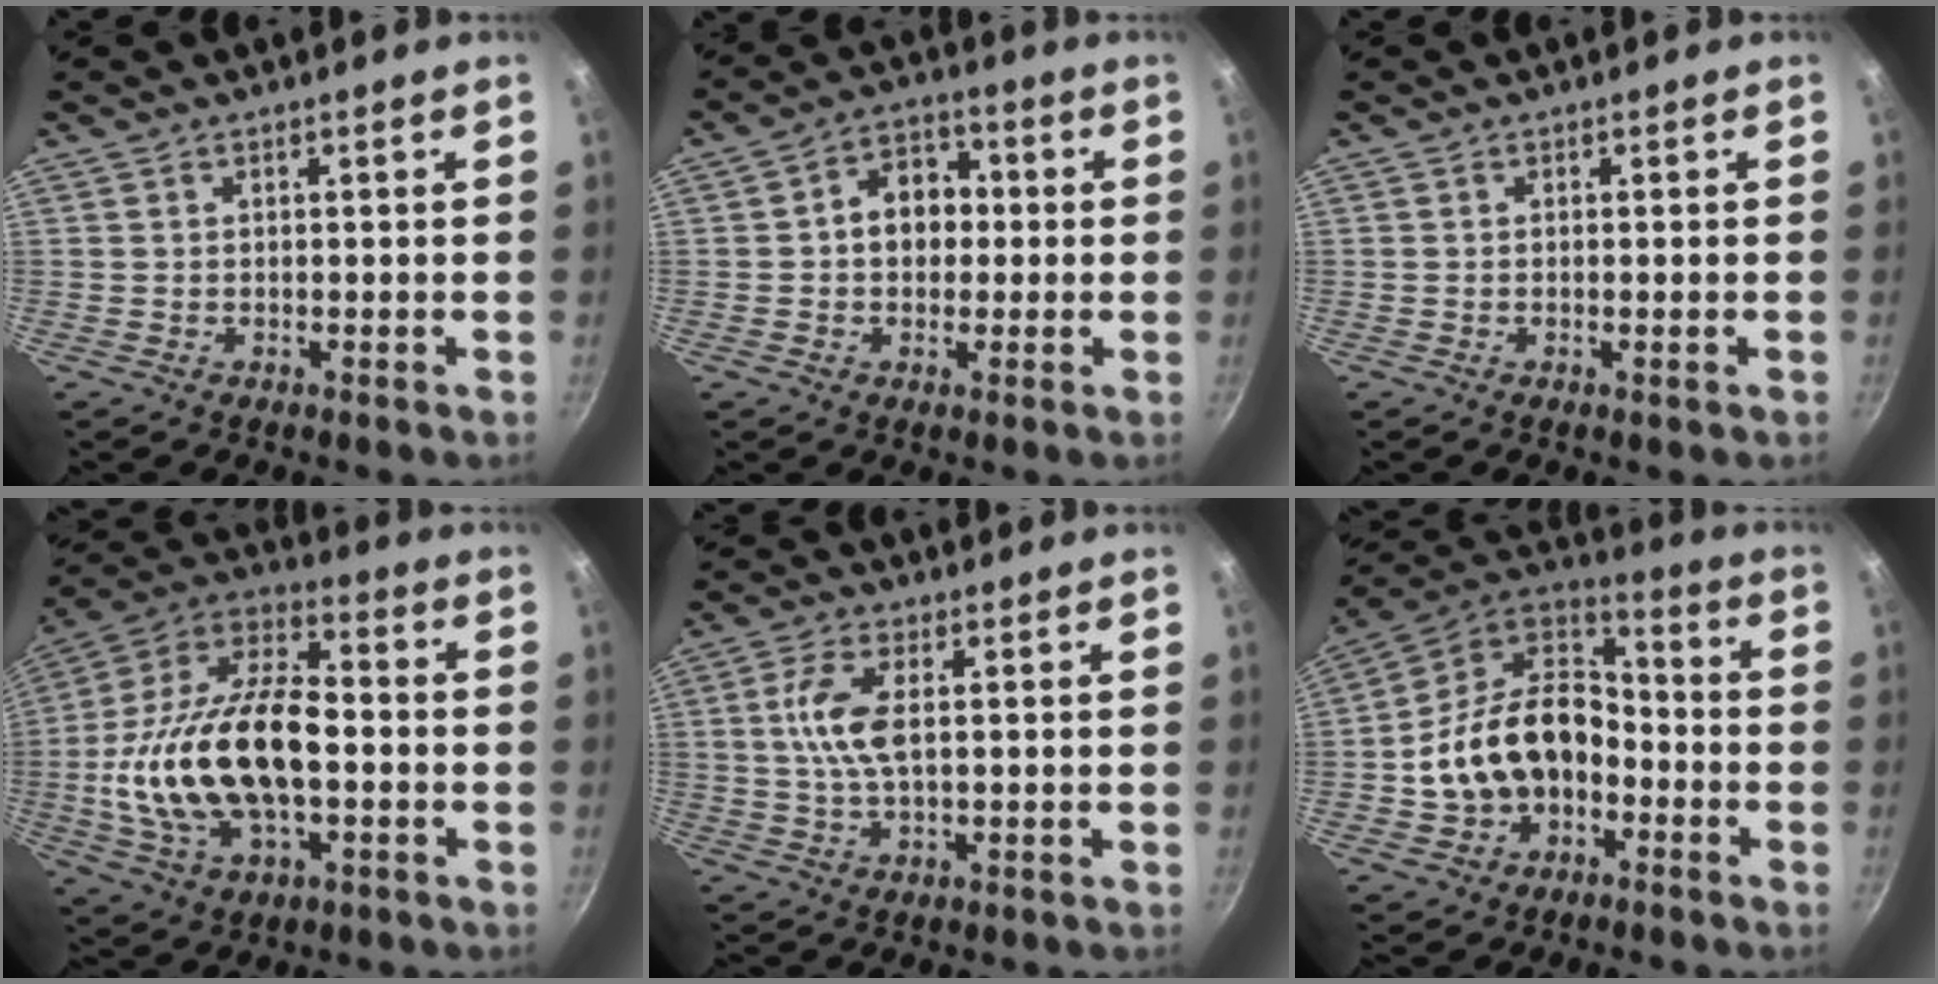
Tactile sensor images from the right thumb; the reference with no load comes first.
{"total": 8.3, "force": [0.3, 6.4, 5.2], "torque": [-0.036, 0.018, -0.005]}
{"total": 0.7, "force": [-0.2, 0.0, 0.7], "torque": [-0.015, 0.001, -0.005]}
{"total": 24.3, "force": [-2.7, 13.2, 20.2], "torque": [-0.380, 0.040, -0.053]}
{"total": 7.6, "force": [0.9, 3.3, 6.8], "torque": [-0.143, 0.006, 0.016]}
{"total": 18.1, "force": [-4.4, 13.1, 11.6], "torque": [-0.185, 0.064, -0.087]}